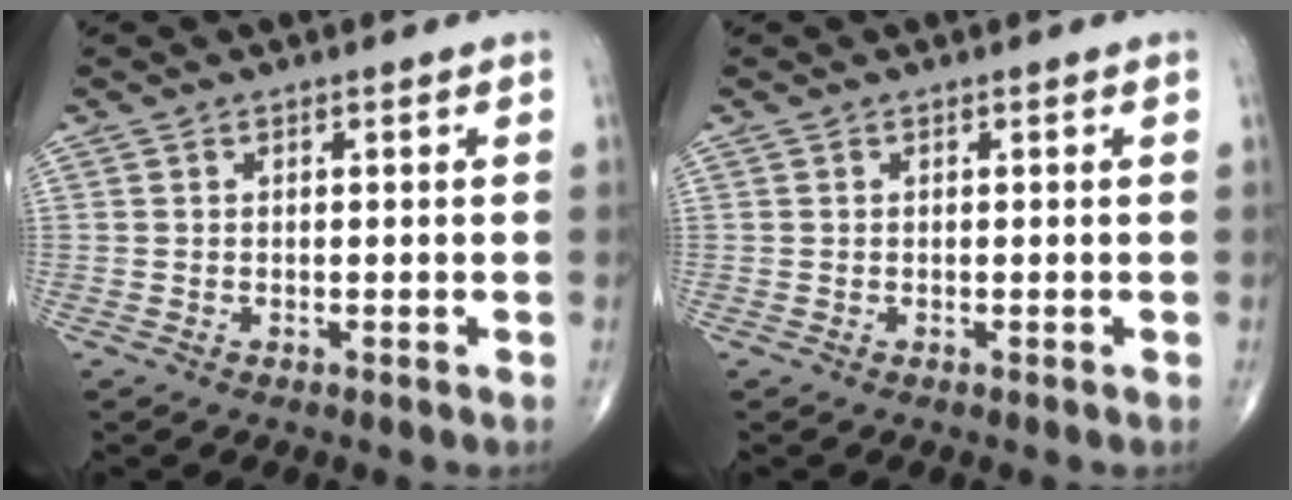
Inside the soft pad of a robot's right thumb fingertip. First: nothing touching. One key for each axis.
{"total": 0.0}